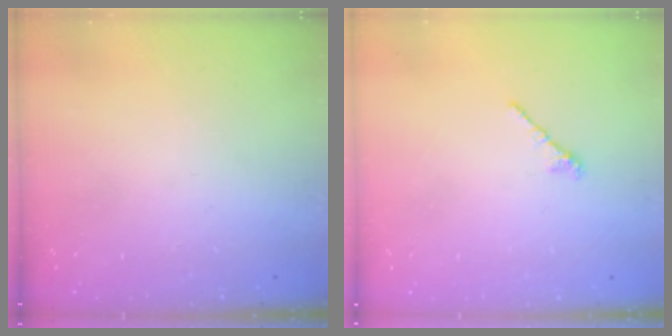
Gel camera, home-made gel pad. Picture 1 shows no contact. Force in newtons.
{"total": 2.4, "press": 2.3, "slide": 0.7}